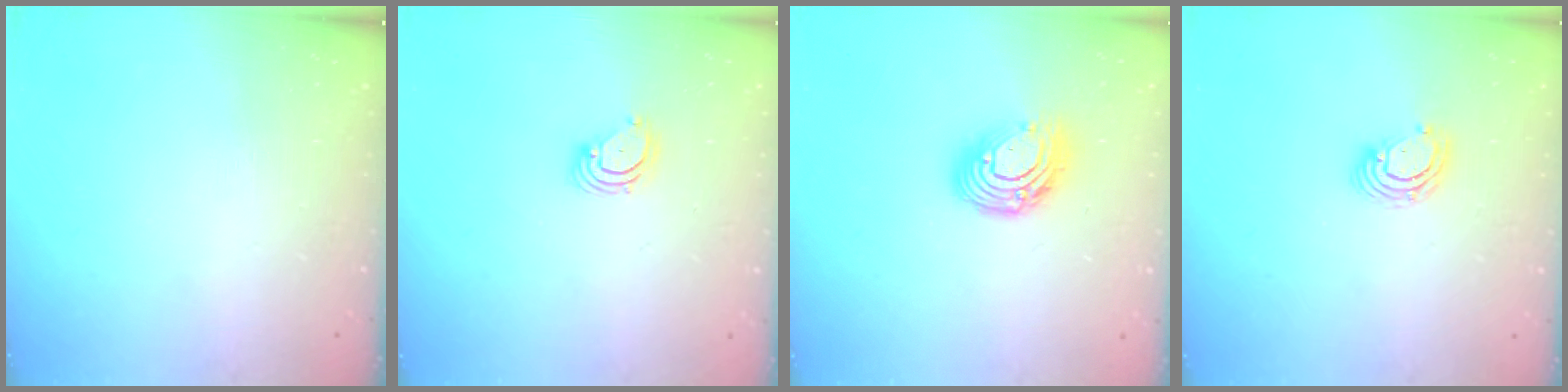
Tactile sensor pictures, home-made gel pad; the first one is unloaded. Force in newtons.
{"total": 3.3, "press": 3.3, "slide": 0.3}
{"total": 12.0, "press": 11.9, "slide": 1.0}
{"total": 5.2, "press": 5.2, "slide": 0.3}